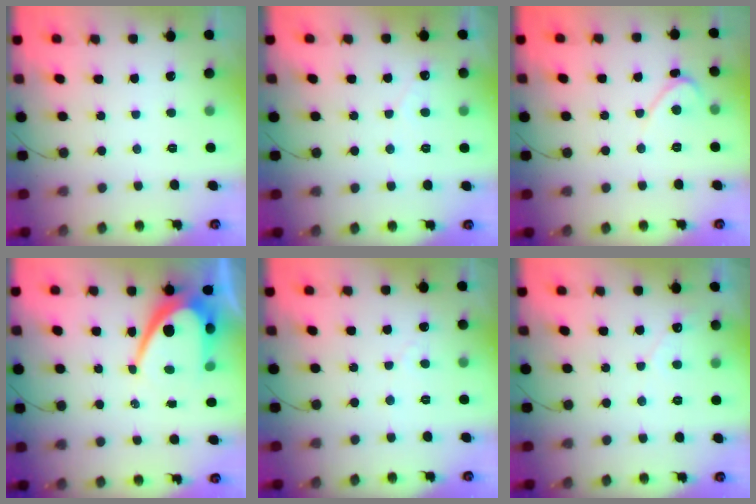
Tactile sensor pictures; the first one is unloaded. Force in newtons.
{"total": 1.6, "press": 1.6, "slide": 0.2}
{"total": 2.5, "press": 2.5, "slide": 0.2}
{"total": 12.1, "press": 12.1, "slide": 1.1}
{"total": 1.9, "press": 1.9, "slide": 0.1}
{"total": 2.9, "press": 2.9, "slide": 0.1}